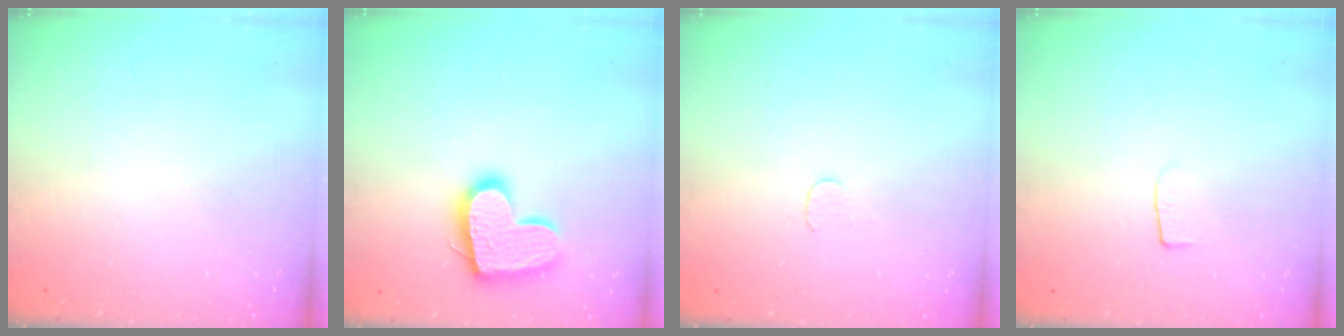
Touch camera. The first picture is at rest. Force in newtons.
{"total": 15.1, "press": 15.0, "slide": 1.0}
{"total": 3.7, "press": 3.7, "slide": 0.4}
{"total": 4.0, "press": 4.0, "slide": 0.2}